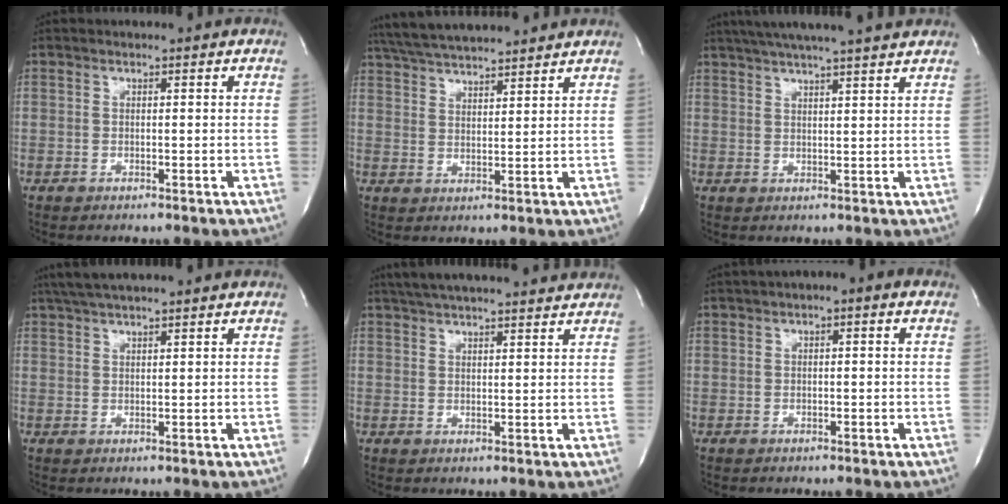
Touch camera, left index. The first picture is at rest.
{"total": 13.9, "force": [12.6, 1.6, 5.7], "torque": [-0.106, 0.034, 0.202]}
{"total": 15.1, "force": [13.1, 0.1, 7.5], "torque": [-0.131, 0.031, 0.181]}
{"total": 7.4, "force": [6.2, 0.4, 3.9], "torque": [-0.069, 0.039, 0.101]}
{"total": 17.2, "force": [15.5, 2.1, 7.2], "torque": [-0.121, 0.042, 0.215]}
{"total": 3.7, "force": [1.8, 1.0, 3.1], "torque": [-0.047, 0.021, 0.021]}